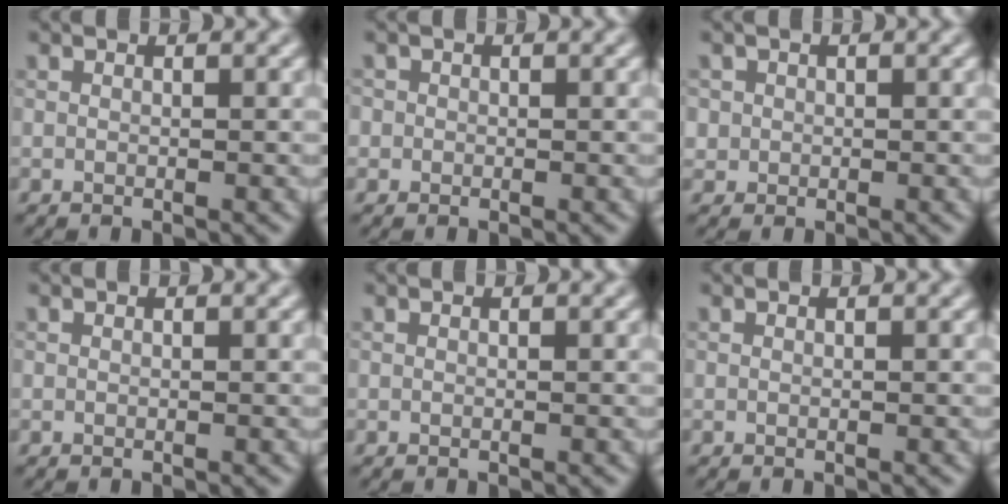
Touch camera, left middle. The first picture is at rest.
{"total": 0.8, "force": [0.1, 0.8, 0.1], "torque": [0.006, -0.003, -0.003]}
{"total": 1.0, "force": [0.1, 0.9, 0.0], "torque": [0.010, -0.003, 0.003]}
{"total": 0.0}
{"total": 0.0}
{"total": 0.0}